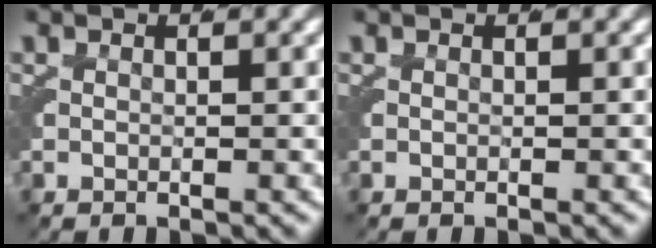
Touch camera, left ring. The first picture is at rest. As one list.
[{"total": 0.0}]